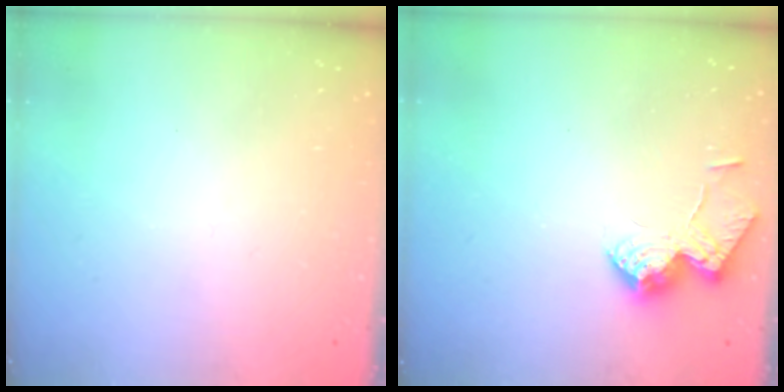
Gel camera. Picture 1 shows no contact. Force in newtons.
{"total": 12.5, "press": 12.5, "slide": 0.7}